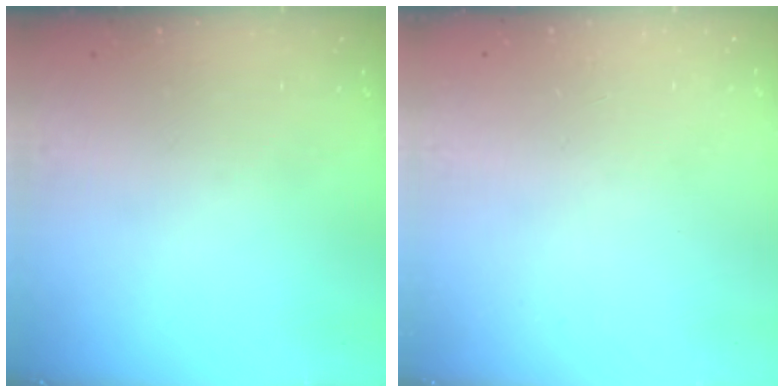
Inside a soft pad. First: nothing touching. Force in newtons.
{"total": 2.6, "press": 2.6, "slide": 0.2}